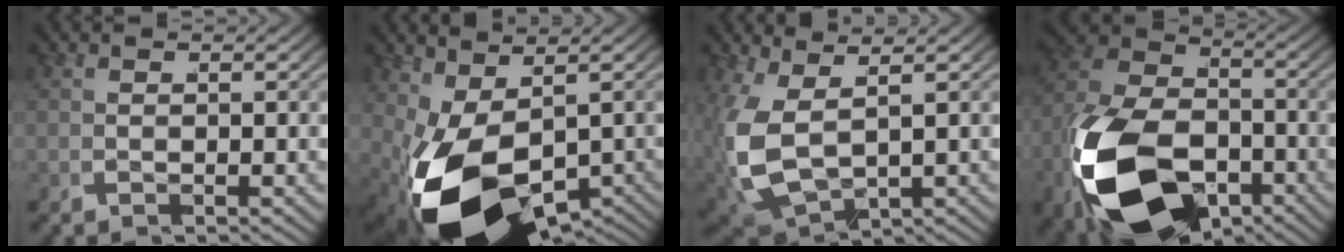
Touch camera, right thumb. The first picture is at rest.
{"total": 14.4, "force": [-4.4, 8.0, 11.2], "torque": [-0.237, -0.053, -0.044]}
{"total": 8.7, "force": [-0.6, 6.1, 6.2], "torque": [-0.175, -0.039, 0.013]}
{"total": 17.8, "force": [-6.7, 11.7, 11.6], "torque": [-0.257, -0.078, -0.080]}